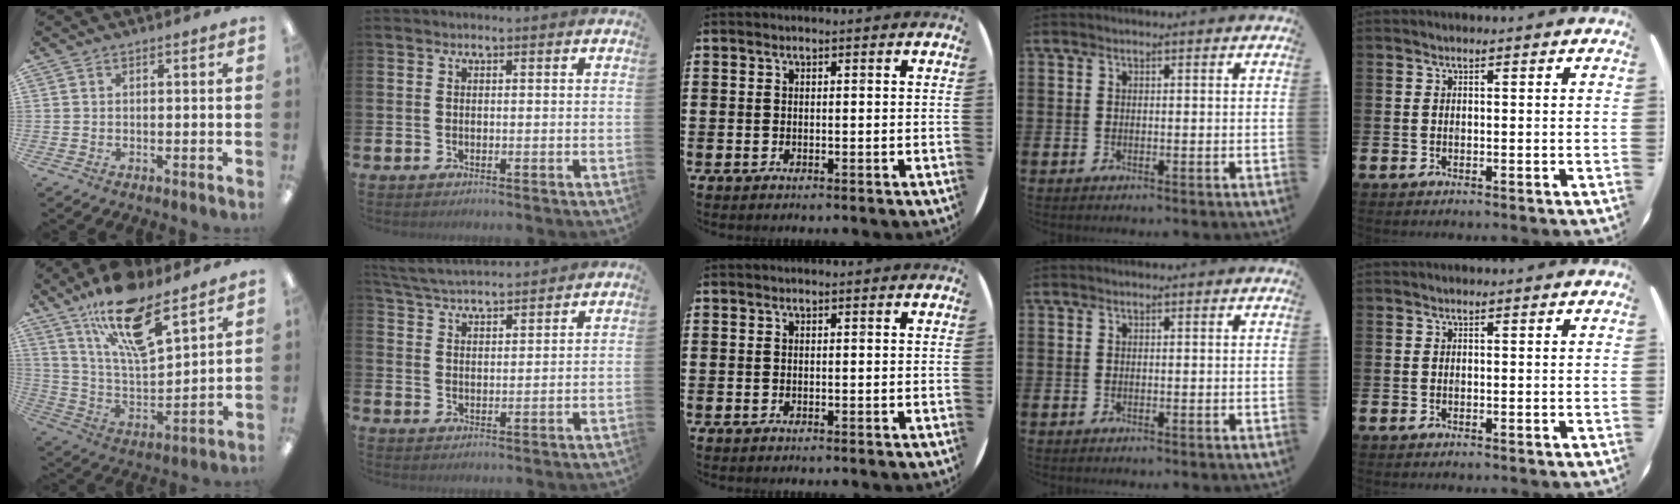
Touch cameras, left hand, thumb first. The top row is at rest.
{"thumb": {"total": 18.6, "force": [12.8, 6.1, 12.1], "torque": [-0.211, -0.071, 0.217]}, "index": {"total": 4.9, "force": [4.9, 0.4, 0.5], "torque": [-0.027, -0.028, 0.087]}}